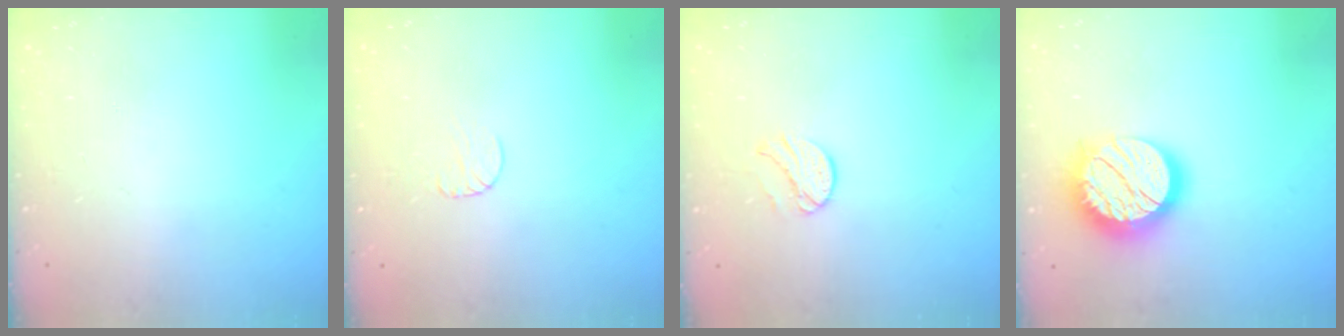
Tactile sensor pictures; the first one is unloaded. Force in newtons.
{"total": 5.7, "press": 5.7, "slide": 0.5}
{"total": 8.0, "press": 7.9, "slide": 0.6}
{"total": 17.2, "press": 17.2, "slide": 1.0}